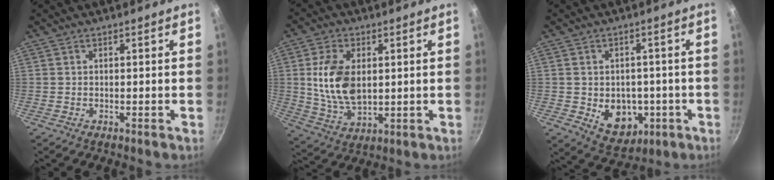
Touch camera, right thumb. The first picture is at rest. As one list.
[{"total": 12.1, "force": [1.6, 7.3, 9.6], "torque": [-0.169, -0.012, 0.035]}, {"total": 10.1, "force": [-2.1, 7.8, 6.1], "torque": [-0.056, 0.001, -0.012]}]